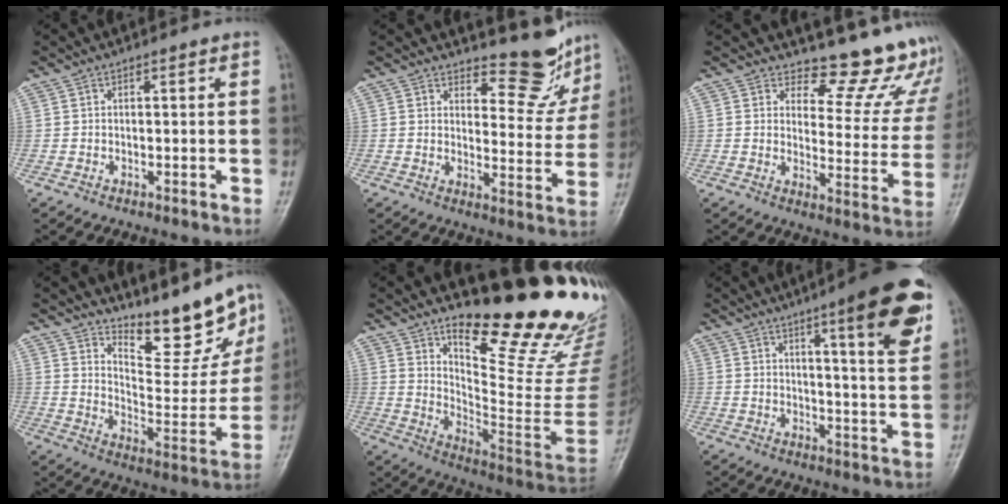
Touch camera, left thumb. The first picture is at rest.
{"total": 9.9, "force": [9.0, 3.4, 2.1], "torque": [0.005, -0.089, 0.110]}
{"total": 14.2, "force": [13.3, 4.1, 3.2], "torque": [0.003, -0.151, 0.144]}
{"total": 14.1, "force": [11.9, 3.8, 6.7], "torque": [-0.060, -0.088, 0.191]}
{"total": 24.6, "force": [17.2, 5.6, 16.6], "torque": [-0.206, -0.149, 0.256]}
{"total": 15.1, "force": [7.8, 2.4, 12.7], "torque": [-0.152, -0.036, 0.104]}